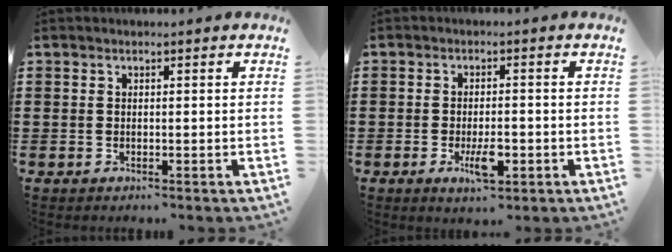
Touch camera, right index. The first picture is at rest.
{"total": 4.7, "force": [-1.6, 1.8, 4.1], "torque": [-0.072, -0.003, -0.031]}